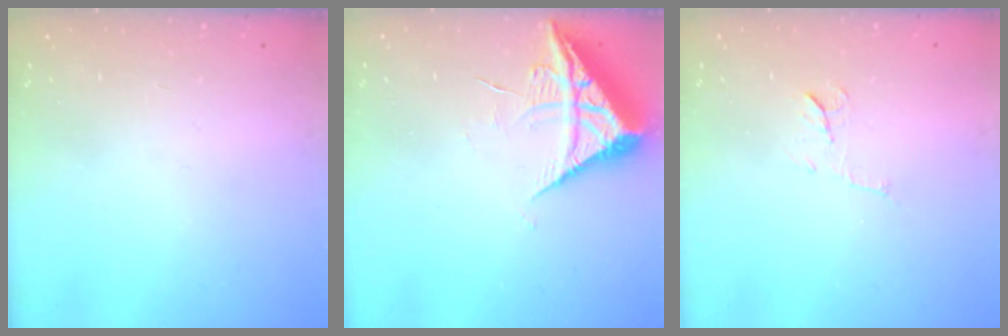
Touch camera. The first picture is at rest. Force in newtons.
{"total": 7.6, "press": 7.6, "slide": 0.5}
{"total": 5.6, "press": 5.6, "slide": 0.4}